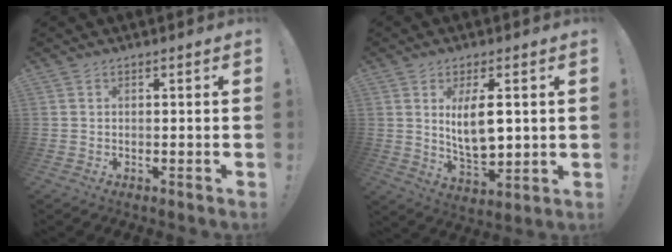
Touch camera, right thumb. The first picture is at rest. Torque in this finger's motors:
{"motor_torque": [-0.24, 0.71, 0.09, 0.37, 0.17]}